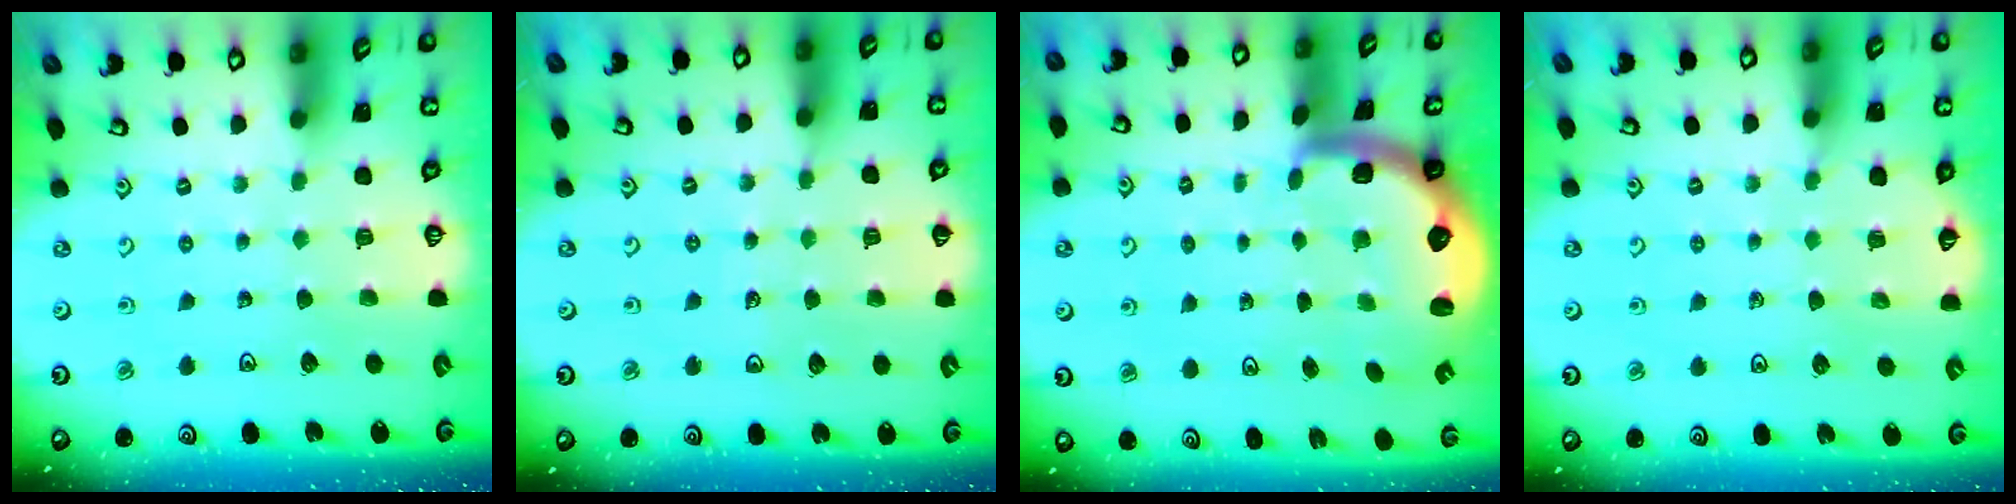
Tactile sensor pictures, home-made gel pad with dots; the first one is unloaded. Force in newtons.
{"total": 5.0, "press": 4.7, "slide": 1.6}
{"total": 2.8, "press": 2.4, "slide": 1.4}
{"total": 4.1, "press": 3.9, "slide": 1.0}